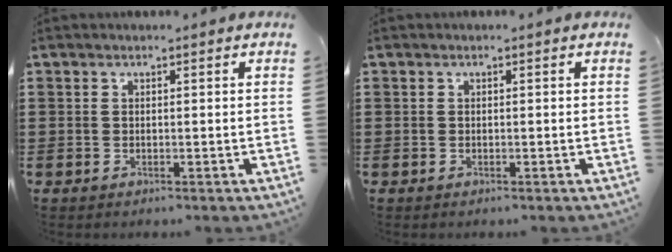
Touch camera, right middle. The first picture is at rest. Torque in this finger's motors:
{"motor_torque": [0.05, -0.16, 0.04, 0.02]}